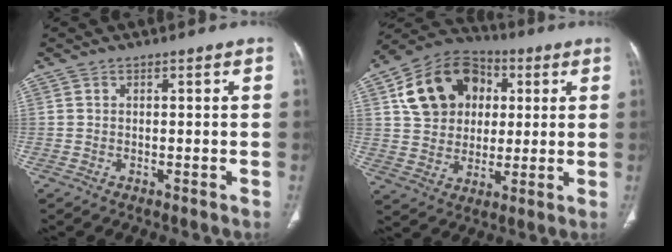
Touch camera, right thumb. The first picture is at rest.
{"total": 17.1, "force": [4.7, 13.4, 9.5], "torque": [-0.139, 0.010, 0.078]}